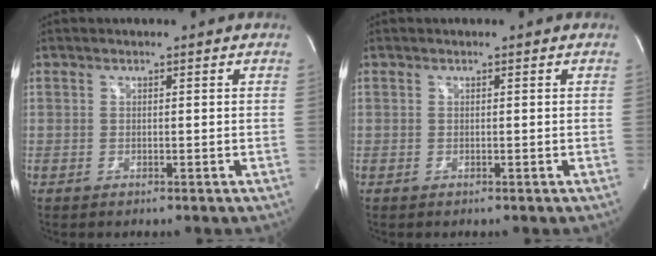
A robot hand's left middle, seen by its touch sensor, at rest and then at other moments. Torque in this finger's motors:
{"motor_torque": [0.03, -0.02, -0.06, 0.00]}